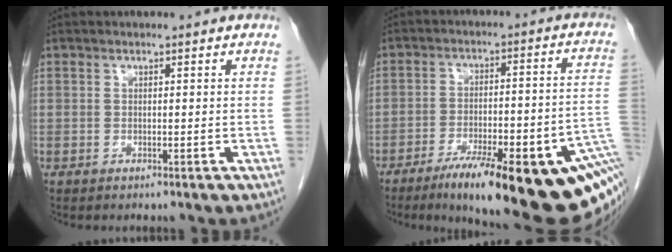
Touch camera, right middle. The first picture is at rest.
{"total": 22.0, "force": [-11.9, 3.6, 18.2], "torque": [-0.173, 0.009, -0.170]}